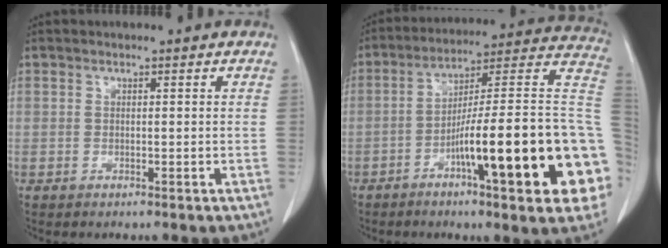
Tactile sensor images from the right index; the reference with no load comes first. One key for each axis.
{"total": 25.0, "fx": -6.6, "fy": 1.9, "fz": 24.0, "tx": -0.257, "ty": 0.015, "tz": -0.099}